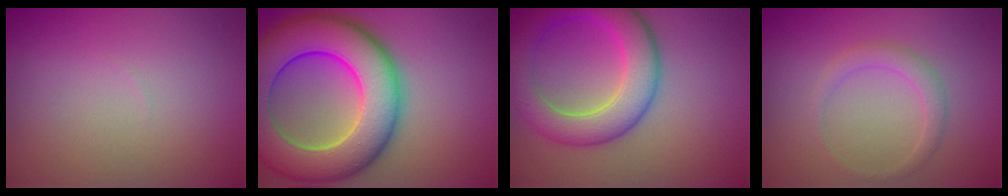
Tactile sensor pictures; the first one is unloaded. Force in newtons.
{"total": 12.4, "press": 12.4, "slide": 0.6}
{"total": 6.6, "press": 6.6, "slide": 0.2}
{"total": 1.7, "press": 1.7, "slide": 0.2}